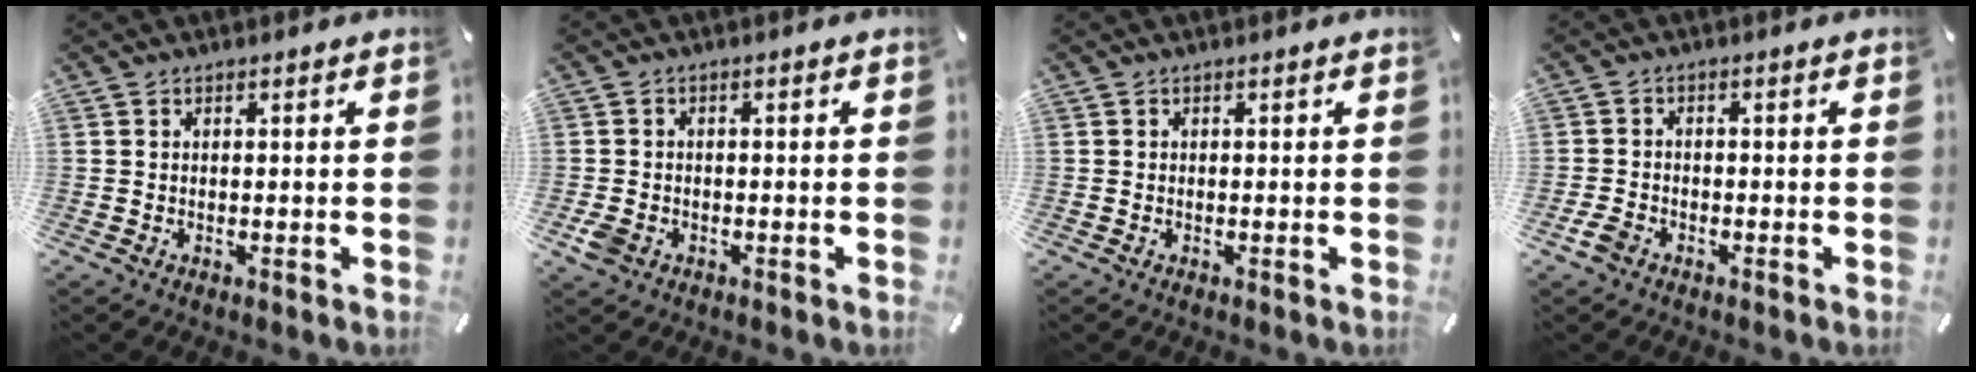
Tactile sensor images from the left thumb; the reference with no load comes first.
{"total": 3.2, "force": [-1.4, 2.3, 1.7], "torque": [-0.041, 0.000, -0.027]}
{"total": 0.0}
{"total": 3.1, "force": [-1.7, 2.2, 1.3], "torque": [-0.036, 0.004, -0.037]}